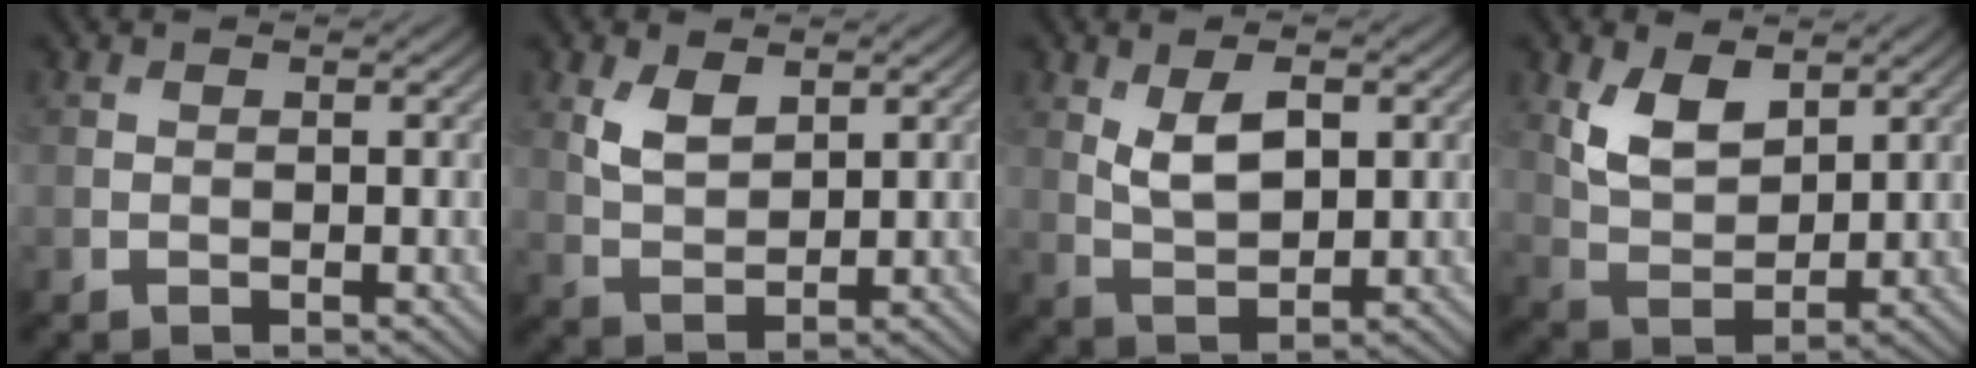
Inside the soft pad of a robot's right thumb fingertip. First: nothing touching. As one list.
[{"total": 4.0, "force": [2.0, 2.2, 2.7], "torque": [-0.064, -0.004, 0.045]}, {"total": 5.2, "force": [1.7, 2.6, 4.2], "torque": [-0.088, -0.004, 0.036]}, {"total": 6.5, "force": [3.2, 3.6, 4.3], "torque": [-0.094, -0.012, 0.065]}]